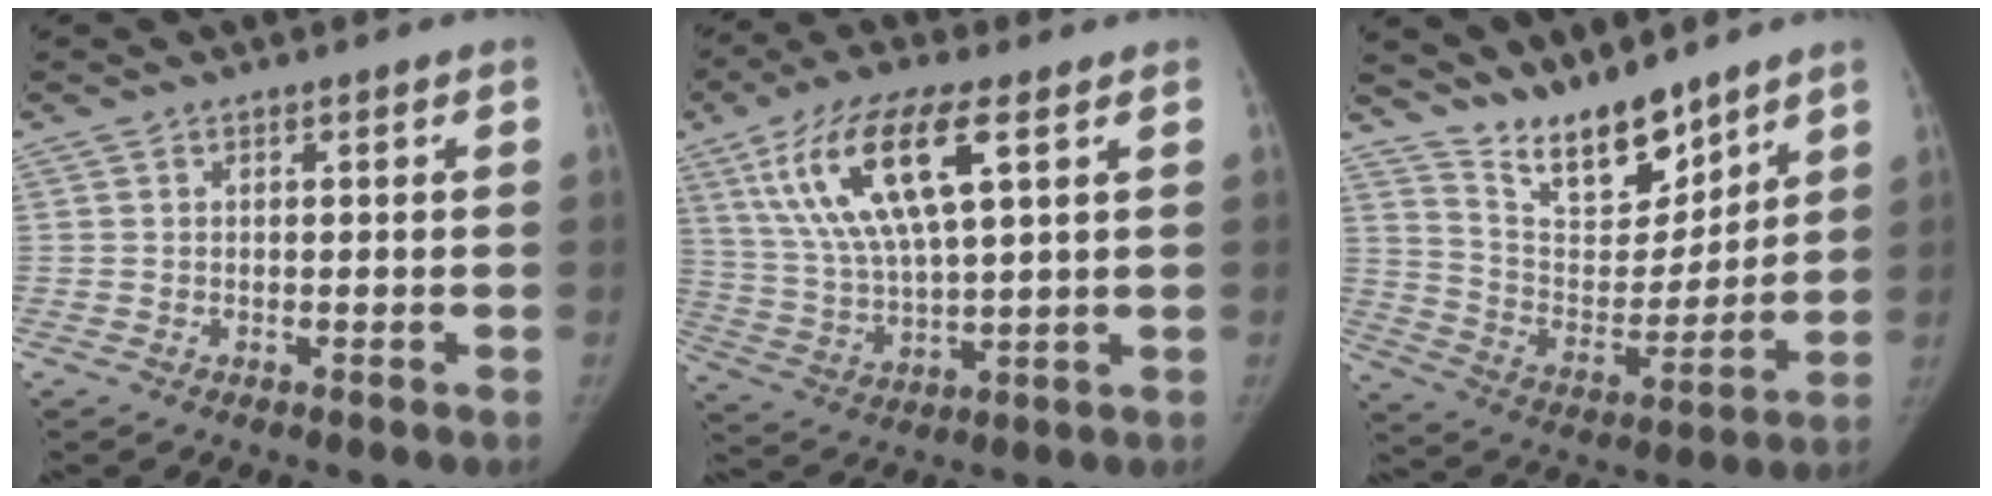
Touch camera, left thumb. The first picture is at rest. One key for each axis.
{"total": 16.6, "fx": 6.7, "fy": 5.3, "fz": 14.3, "tx": -0.277, "ty": -0.016, "tz": 0.128}
{"total": 14.5, "fx": 12.2, "fy": 5.1, "fz": 5.9, "tx": -0.056, "ty": -0.088, "tz": 0.230}